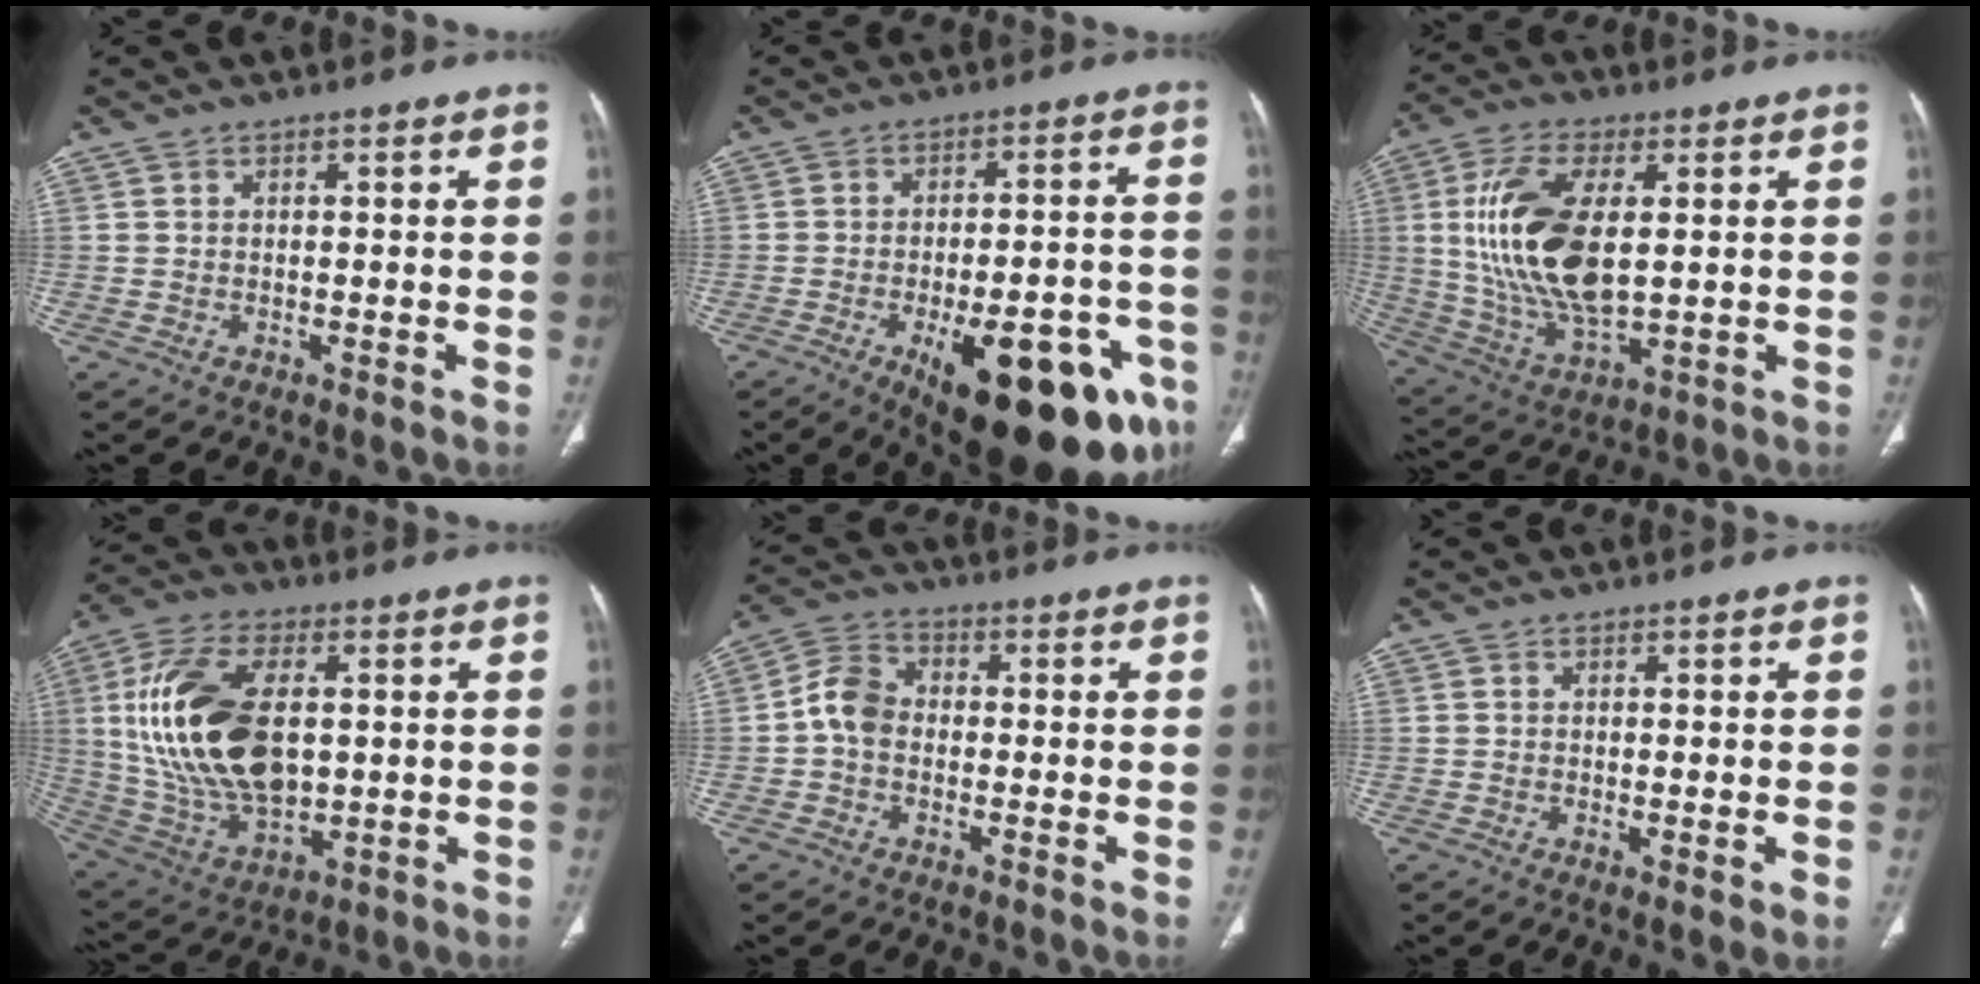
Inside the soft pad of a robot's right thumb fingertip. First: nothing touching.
{"total": 24.3, "force": [-11.1, 9.1, 19.6], "torque": [-0.197, 0.038, -0.140]}
{"total": 18.4, "force": [2.4, 8.8, 16.0], "torque": [-0.322, -0.013, 0.053]}
{"total": 22.4, "force": [2.4, 12.5, 18.4], "torque": [-0.362, -0.009, 0.055]}
{"total": 6.3, "force": [-0.9, 4.8, 4.0], "torque": [-0.066, 0.021, -0.031]}
{"total": 2.0, "force": [-0.3, 0.4, 2.0], "torque": [-0.043, -0.010, -0.006]}